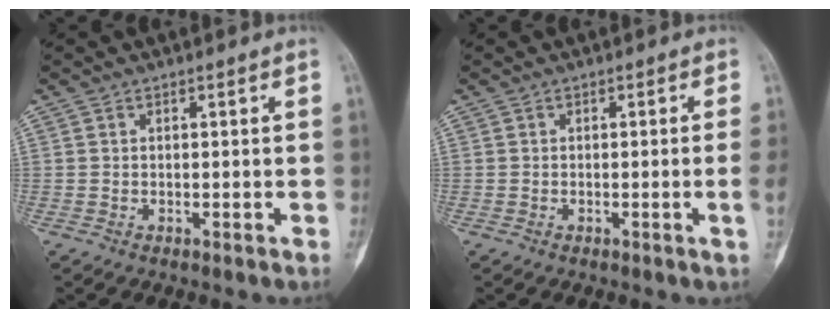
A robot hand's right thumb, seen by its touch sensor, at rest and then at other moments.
{"total": 2.2, "force": [-0.4, -0.6, 2.1], "torque": [-0.041, 0.005, -0.003]}